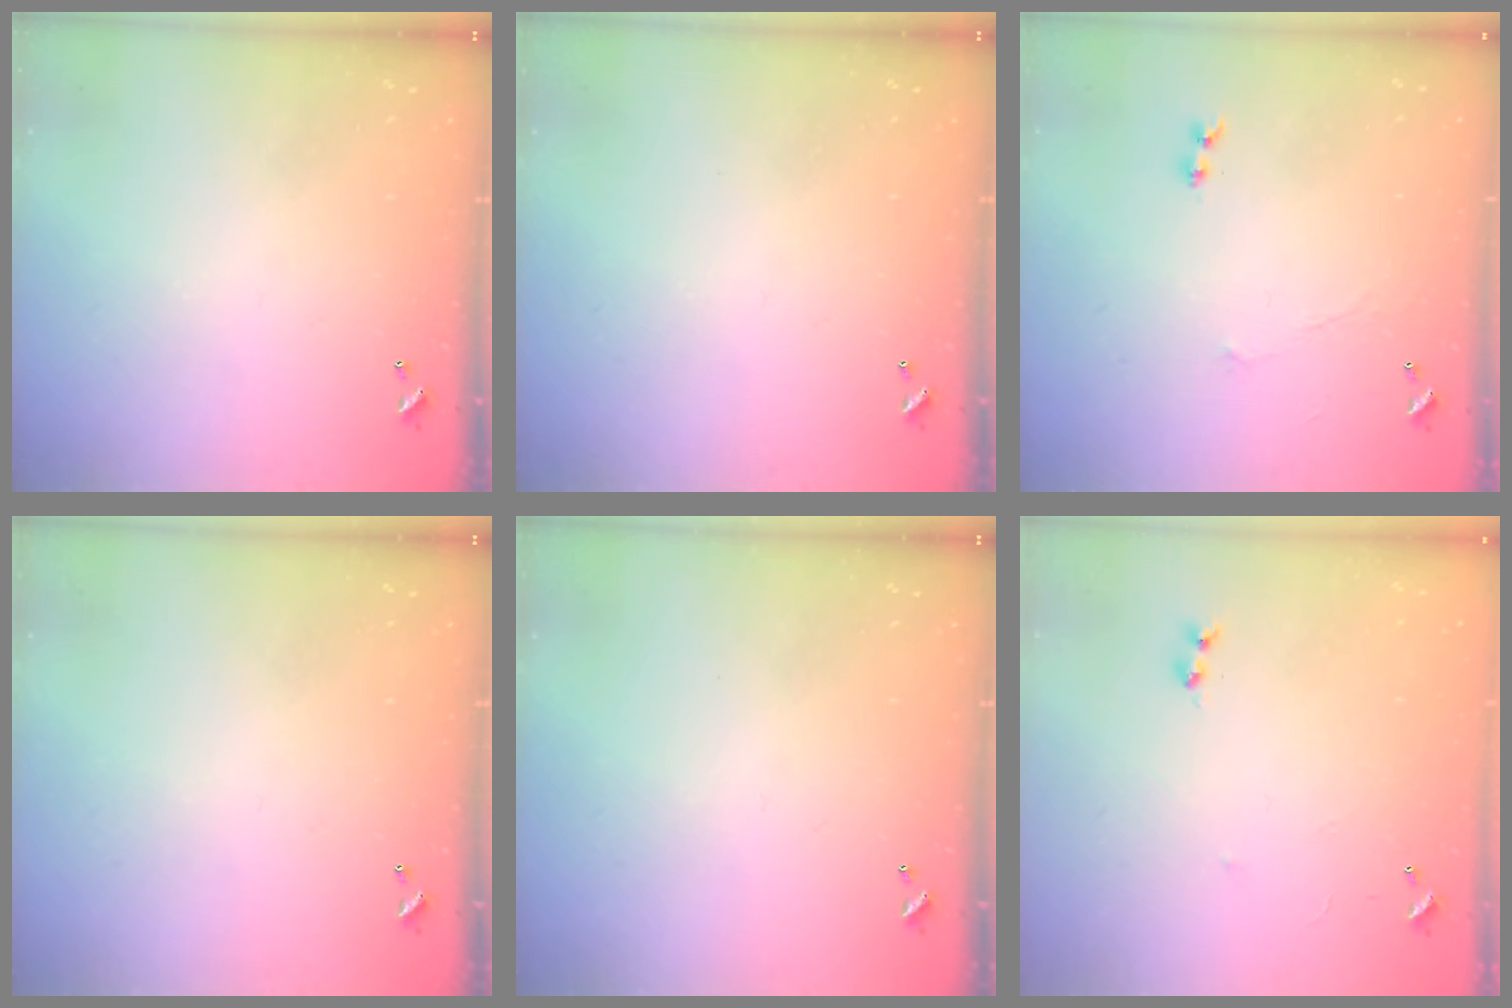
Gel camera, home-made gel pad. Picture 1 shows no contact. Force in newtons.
{"total": 0.0}
{"total": 1.6, "press": 1.3, "slide": 0.9}
{"total": 0.0}
{"total": 0.0}
{"total": 7.2, "press": 7.1, "slide": 0.7}